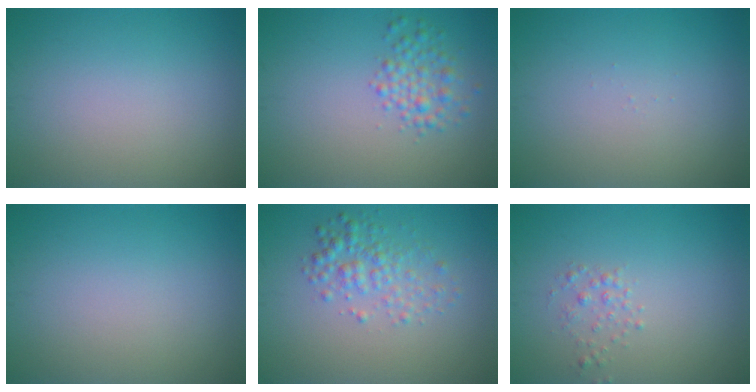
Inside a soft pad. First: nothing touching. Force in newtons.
{"total": 2.5, "press": 2.5, "slide": 0.0}
{"total": 0.0}
{"total": 0.0}
{"total": 2.8, "press": 2.8, "slide": 0.0}
{"total": 1.1, "press": 1.1, "slide": 0.1}